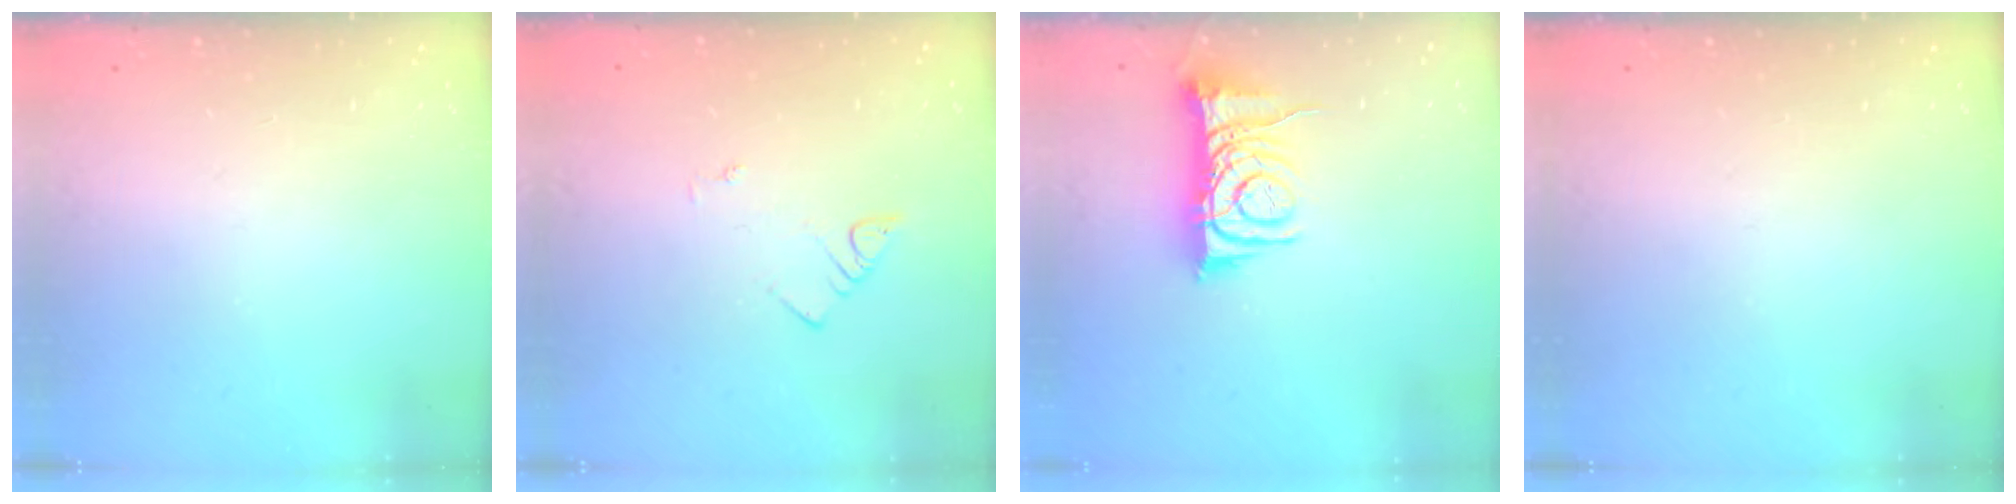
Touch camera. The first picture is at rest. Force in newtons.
{"total": 2.1, "press": 2.1, "slide": 0.4}
{"total": 8.8, "press": 8.8, "slide": 0.3}
{"total": 0.0}